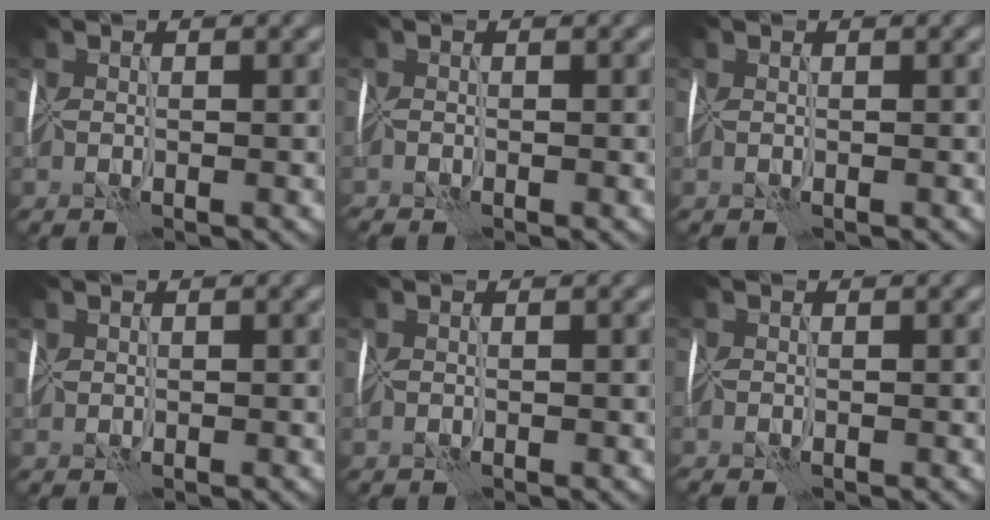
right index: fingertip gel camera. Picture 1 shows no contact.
{"total": 1.0, "force": [-1.0, 0.0, 0.1], "torque": [-0.004, -0.004, -0.018]}
{"total": 0.0}
{"total": 0.6, "force": [0.6, 0.2, 0.0], "torque": [0.000, 0.004, 0.009]}
{"total": 0.0}
{"total": 0.8, "force": [-0.7, 0.1, 0.3], "torque": [-0.005, -0.004, -0.011]}